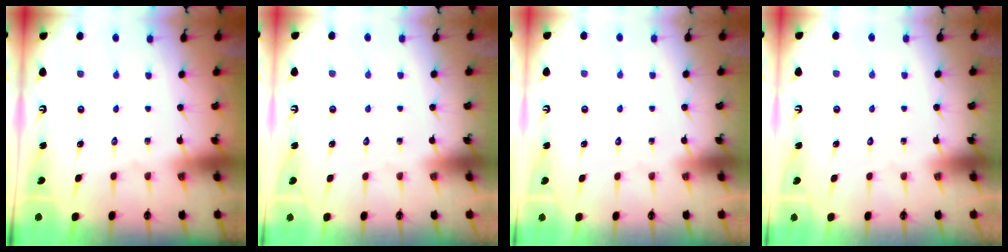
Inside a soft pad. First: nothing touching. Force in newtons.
{"total": 1.7, "press": 1.7, "slide": 0.1}
{"total": 1.7, "press": 1.7, "slide": 0.1}
{"total": 1.6, "press": 1.5, "slide": 0.1}